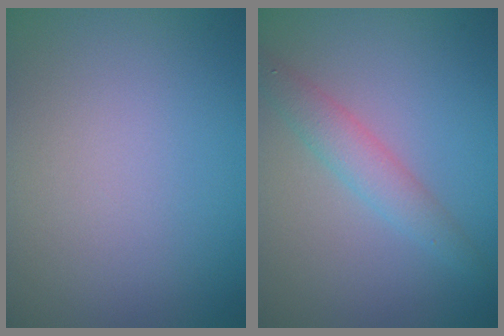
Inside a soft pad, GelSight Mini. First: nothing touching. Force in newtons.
{"total": 2.4, "press": 2.4, "slide": 0.1}